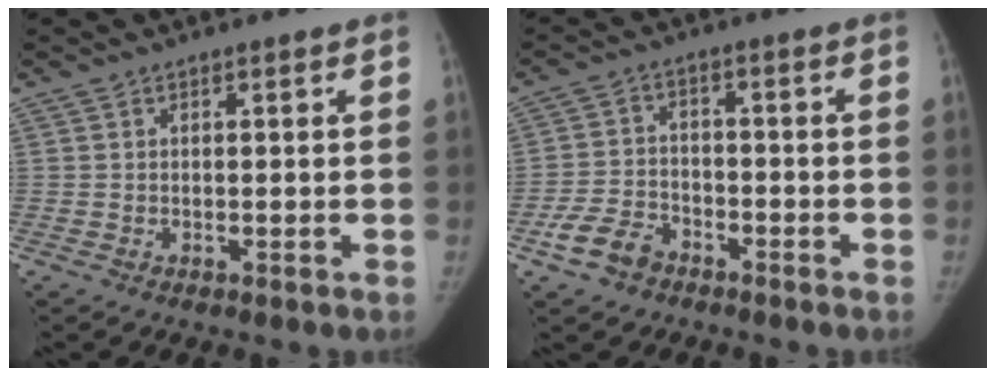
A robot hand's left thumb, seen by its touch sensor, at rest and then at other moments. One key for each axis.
{"total": 6.7, "fx": -4.1, "fy": 4.4, "fz": 2.9, "tx": -0.053, "ty": 0.023, "tz": -0.077}